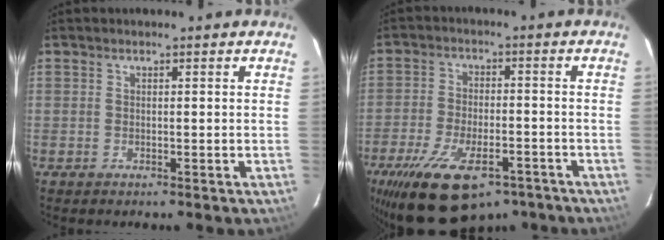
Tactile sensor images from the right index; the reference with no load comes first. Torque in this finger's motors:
{"motor_torque": [1.23, -0.91, 0.92, 0.21]}